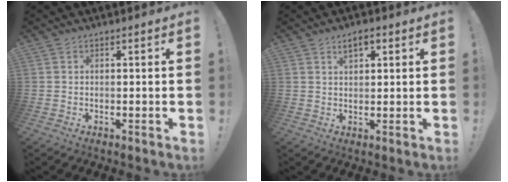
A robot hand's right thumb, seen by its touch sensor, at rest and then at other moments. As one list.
[{"total": 3.7, "force": [2.0, 1.8, 2.6], "torque": [-0.034, -0.005, 0.031]}]